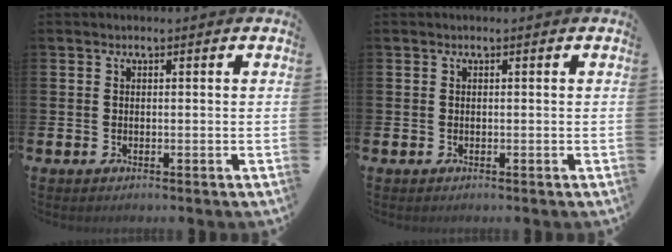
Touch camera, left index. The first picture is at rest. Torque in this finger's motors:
{"motor_torque": [-0.02, 0.01, 0.02, -0.01]}